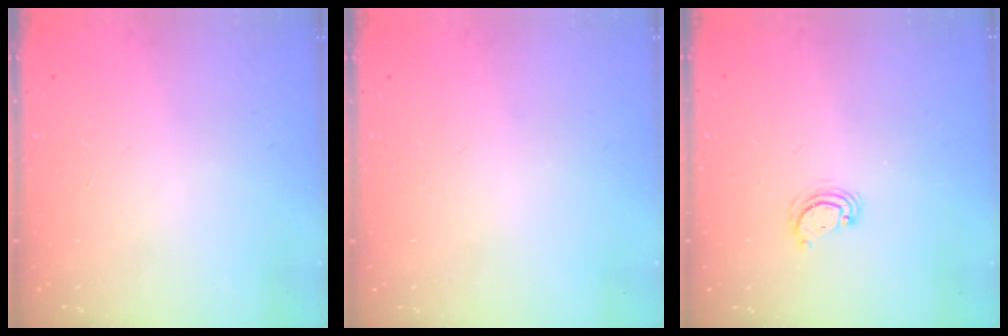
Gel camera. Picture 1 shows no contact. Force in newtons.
{"total": 0.0}
{"total": 3.2, "press": 3.2, "slide": 0.3}